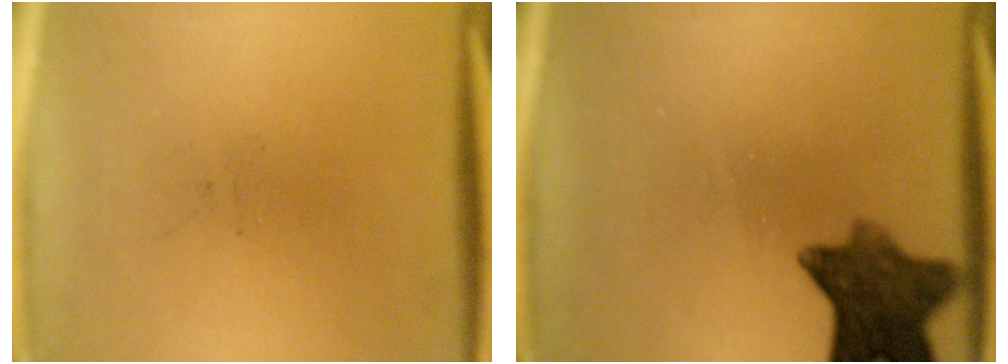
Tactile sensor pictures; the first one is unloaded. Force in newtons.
{"total": 9.2}